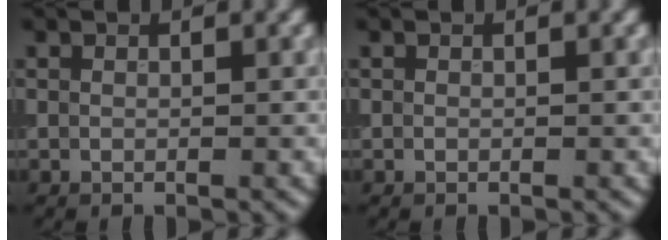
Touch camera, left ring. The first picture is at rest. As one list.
[{"total": 0.0}]